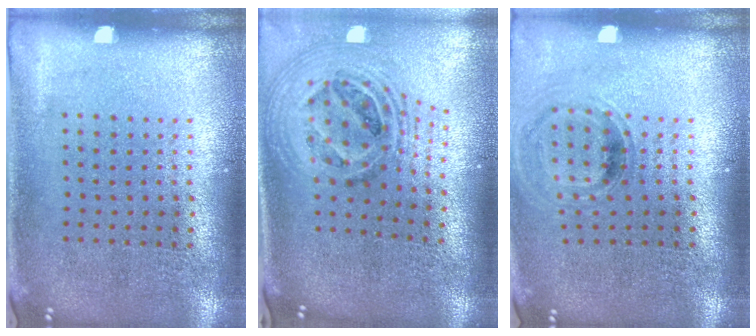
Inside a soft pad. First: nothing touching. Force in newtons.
{"total": 2.0, "press": 1.6, "slide": 1.3}
{"total": 0.8, "press": 0.8, "slide": 0.2}